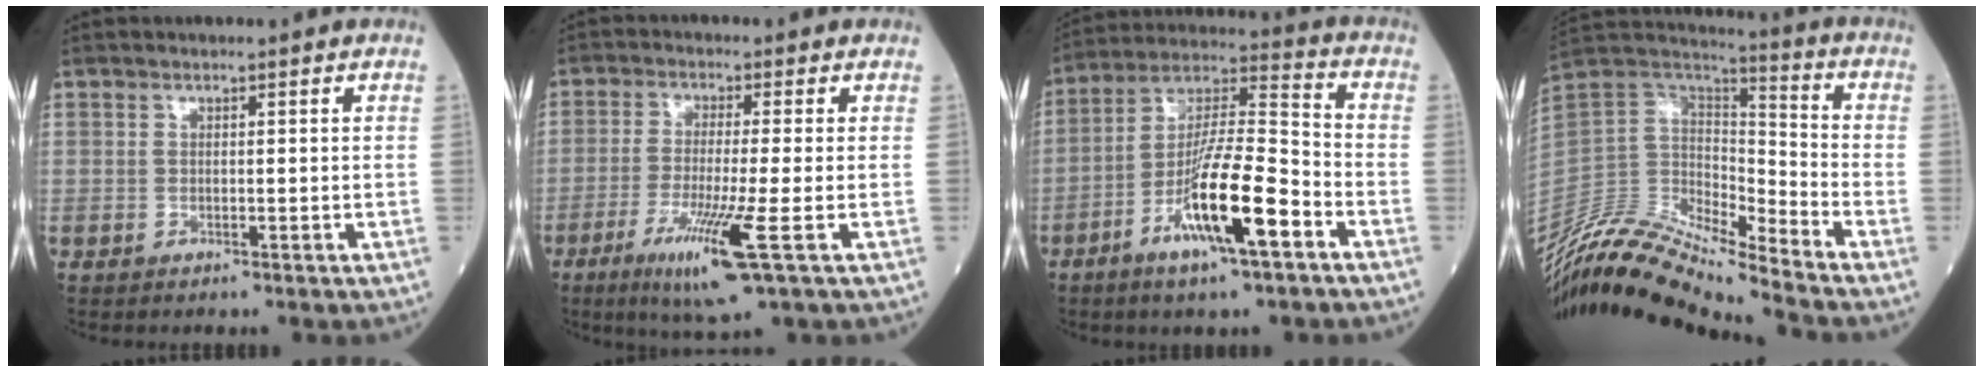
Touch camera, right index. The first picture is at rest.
{"total": 9.6, "force": [-4.1, -0.7, 8.7], "torque": [-0.165, -0.032, -0.074]}
{"total": 15.0, "force": [-6.7, 1.7, 13.3], "torque": [-0.250, -0.008, -0.121]}
{"total": 17.9, "force": [-16.3, 1.4, 7.3], "torque": [-0.140, 0.036, -0.310]}